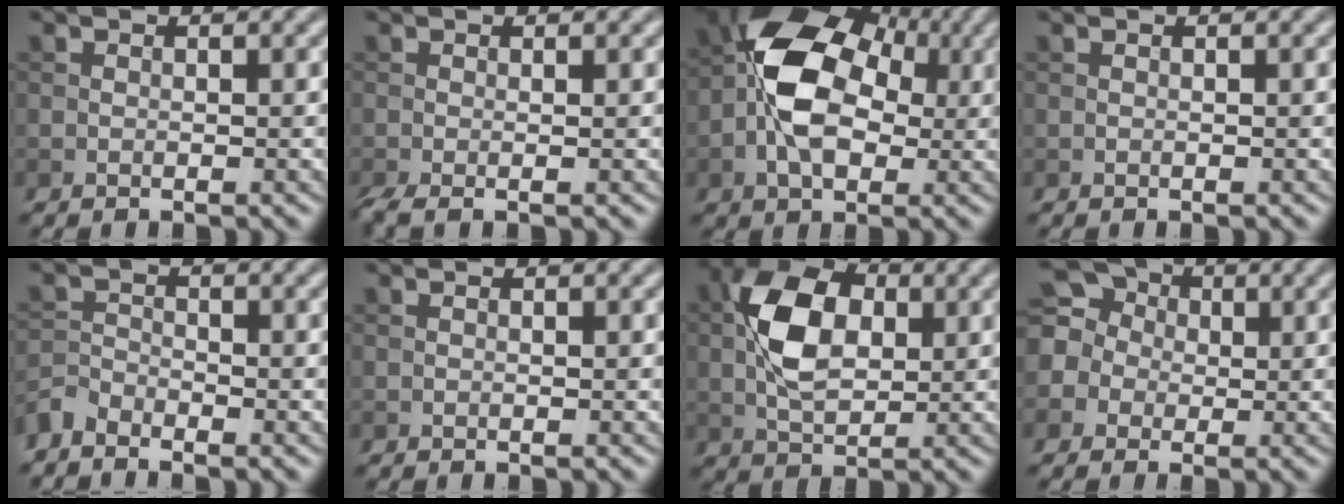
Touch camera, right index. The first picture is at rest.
{"total": 2.1, "force": [-0.7, 0.5, 1.9], "torque": [-0.037, -0.009, -0.020]}
{"total": 9.8, "force": [-0.2, 6.6, 7.1], "torque": [-0.129, 0.016, -0.017]}
{"total": 0.0}
{"total": 2.2, "force": [-2.0, 0.8, 0.4], "torque": [-0.010, 0.000, -0.053]}
{"total": 0.0}
{"total": 8.1, "force": [1.0, 5.0, 6.3], "torque": [-0.122, 0.009, 0.010]}
{"total": 7.8, "force": [0.8, 7.2, 2.9], "torque": [-0.081, 0.042, -0.032]}